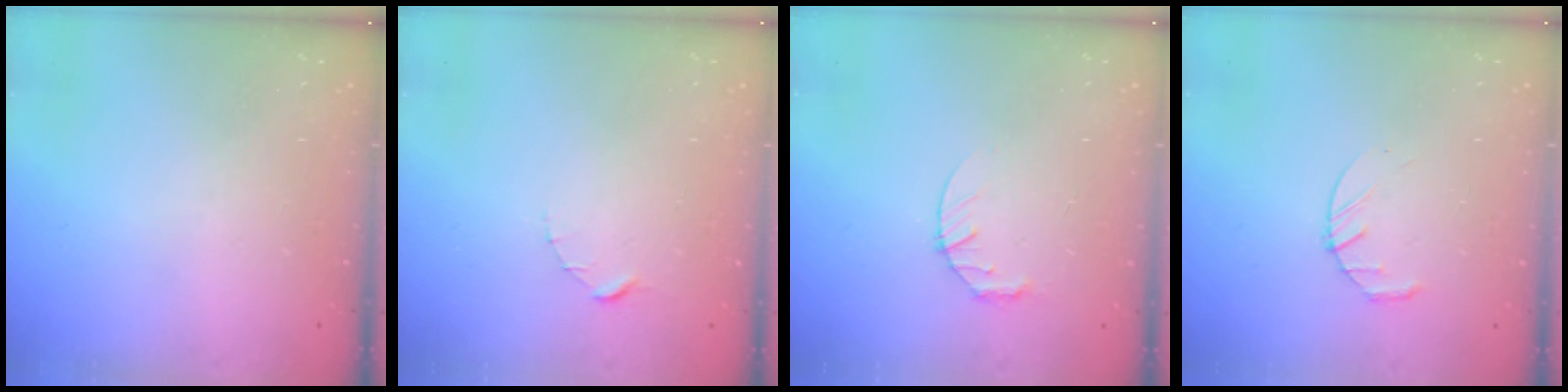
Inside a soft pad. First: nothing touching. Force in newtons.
{"total": 1.5, "press": 1.5, "slide": 0.2}
{"total": 3.6, "press": 3.6, "slide": 0.5}
{"total": 4.4, "press": 4.4, "slide": 0.7}